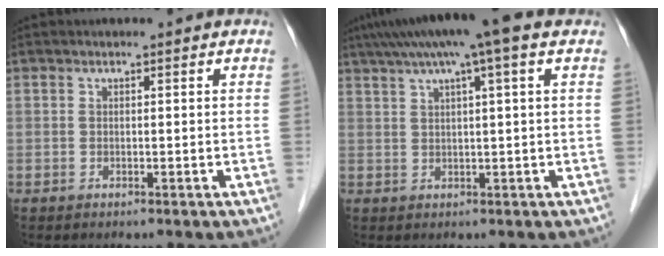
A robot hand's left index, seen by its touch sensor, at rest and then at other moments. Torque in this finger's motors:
{"motor_torque": [1.06, -1.08, 0.51, 0.09]}